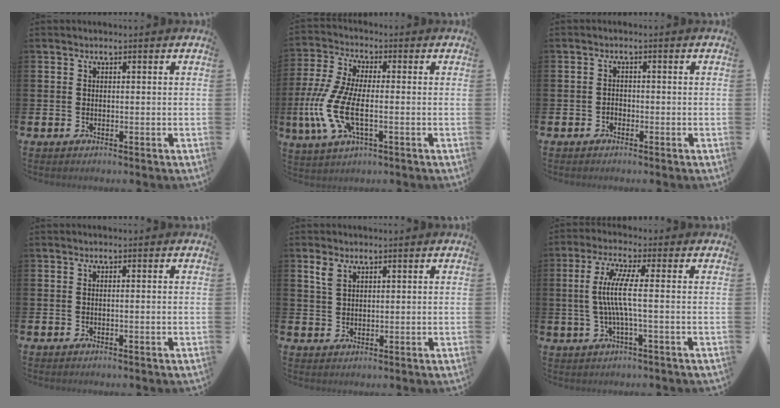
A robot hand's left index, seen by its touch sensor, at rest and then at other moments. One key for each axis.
{"total": 10.1, "fx": -1.8, "fy": 4.2, "fz": 9.0, "tx": -0.211, "ty": -0.017, "tz": -0.035}
{"total": 1.2, "fx": -0.8, "fy": 0.9, "fz": 0.1, "tx": 0.003, "ty": 0.001, "tz": -0.019}
{"total": 0.5, "fx": 0.0, "fy": -0.2, "fz": 0.4, "tx": -0.006, "ty": -0.002, "tz": -0.001}
{"total": 2.9, "fx": 2.1, "fy": 1.3, "fz": 1.4, "tx": -0.008, "ty": -0.006, "tz": 0.034}
{"total": 6.4, "fx": -0.3, "fy": 0.4, "fz": 6.4, "tx": -0.132, "ty": -0.006, "tz": -0.014}